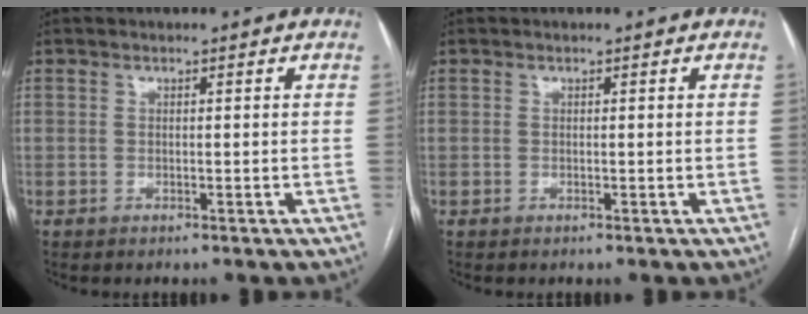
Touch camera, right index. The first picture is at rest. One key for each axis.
{"total": 0.0}